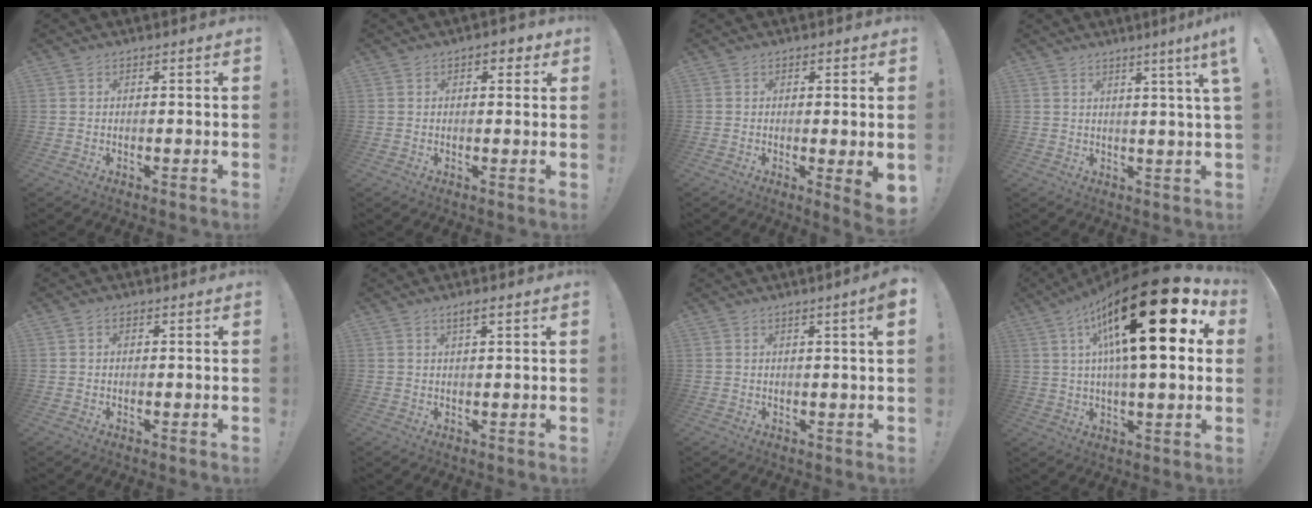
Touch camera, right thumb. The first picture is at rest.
{"total": 3.1, "force": [1.2, 2.0, 2.1], "torque": [-0.013, -0.001, 0.014]}
{"total": 5.1, "force": [-0.3, 0.3, 5.1], "torque": [-0.070, -0.008, 0.000]}
{"total": 5.7, "force": [2.3, -1.0, 5.1], "torque": [-0.066, -0.014, 0.029]}
{"total": 0.8, "force": [0.2, 0.7, 0.3], "torque": [-0.001, 0.002, 0.002]}
{"total": 2.2, "force": [1.3, 0.2, 1.8], "torque": [-0.032, -0.002, 0.020]}
{"total": 4.0, "force": [1.6, -0.4, 3.6], "torque": [-0.053, -0.009, 0.023]}
{"total": 28.9, "force": [10.1, 7.6, 26.0], "torque": [-0.427, -0.066, 0.155]}